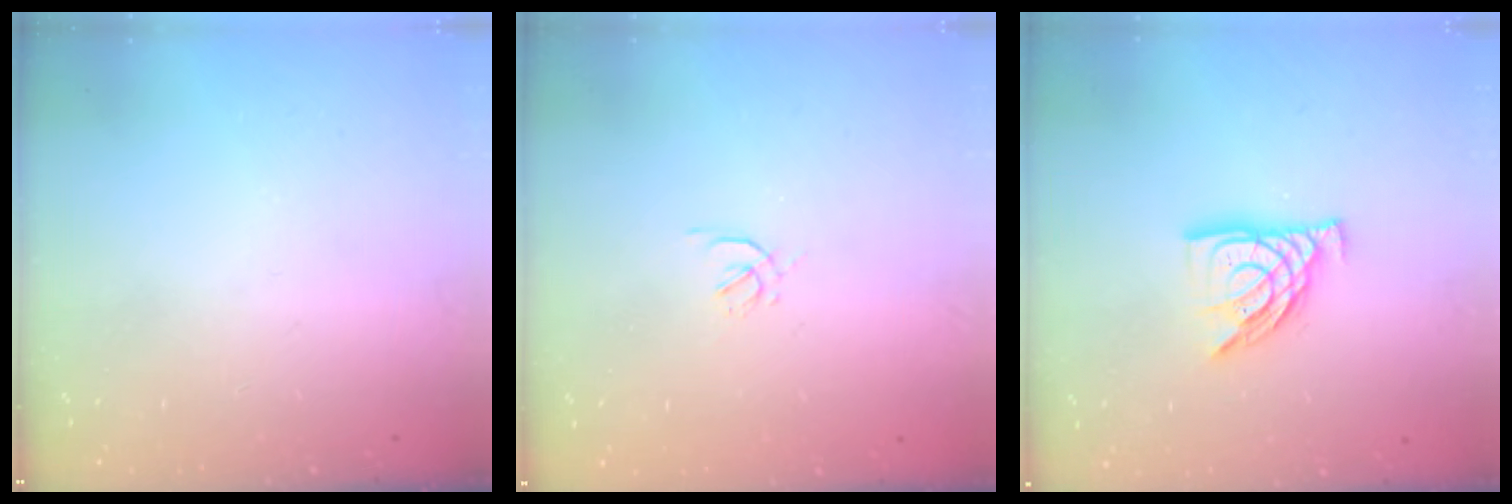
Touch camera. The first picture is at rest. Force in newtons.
{"total": 1.6, "press": 1.6, "slide": 0.4}
{"total": 12.2, "press": 12.1, "slide": 1.2}